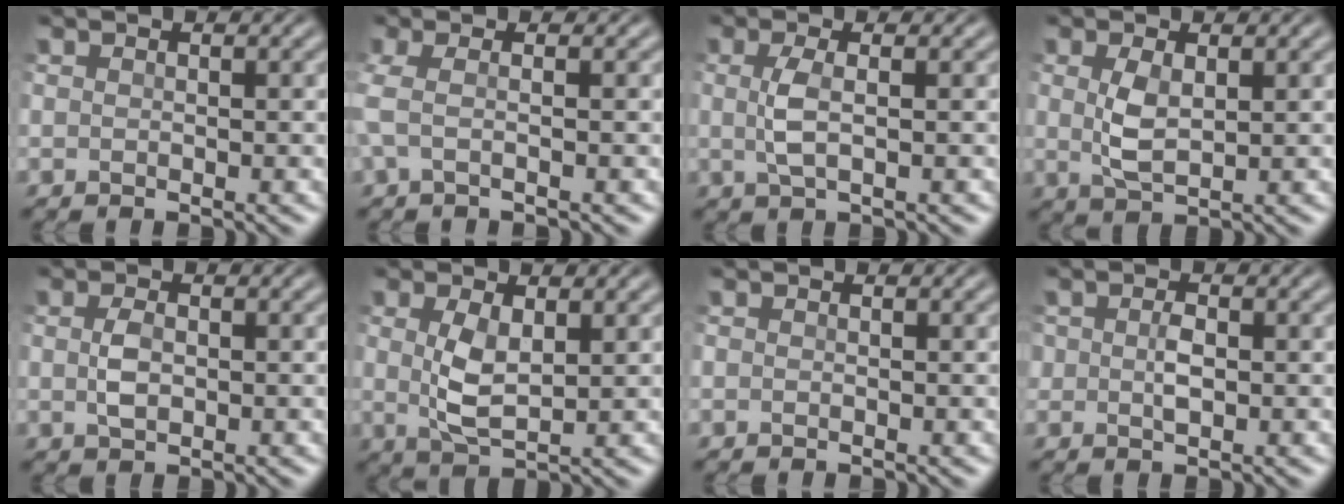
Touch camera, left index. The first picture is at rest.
{"total": 2.1, "force": [-0.5, 0.7, 2.0], "torque": [-0.055, 0.000, -0.013]}
{"total": 2.2, "force": [0.0, 0.6, 2.2], "torque": [-0.051, 0.001, -0.002]}
{"total": 2.8, "force": [0.3, 1.3, 2.4], "torque": [-0.058, 0.000, 0.010]}
{"total": 2.0, "force": [-0.2, 1.2, 1.6], "torque": [-0.035, 0.000, -0.004]}
{"total": 3.3, "force": [0.5, 1.4, 3.0], "torque": [-0.070, -0.001, 0.014]}
{"total": 0.0}
{"total": 1.8, "force": [-0.2, 1.1, 1.4], "torque": [-0.031, -0.001, -0.004]}